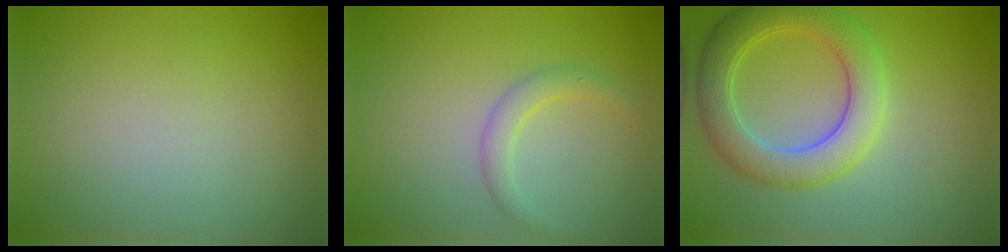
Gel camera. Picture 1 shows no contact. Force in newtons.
{"total": 1.7, "press": 1.7, "slide": 0.0}
{"total": 5.8, "press": 5.8, "slide": 0.2}